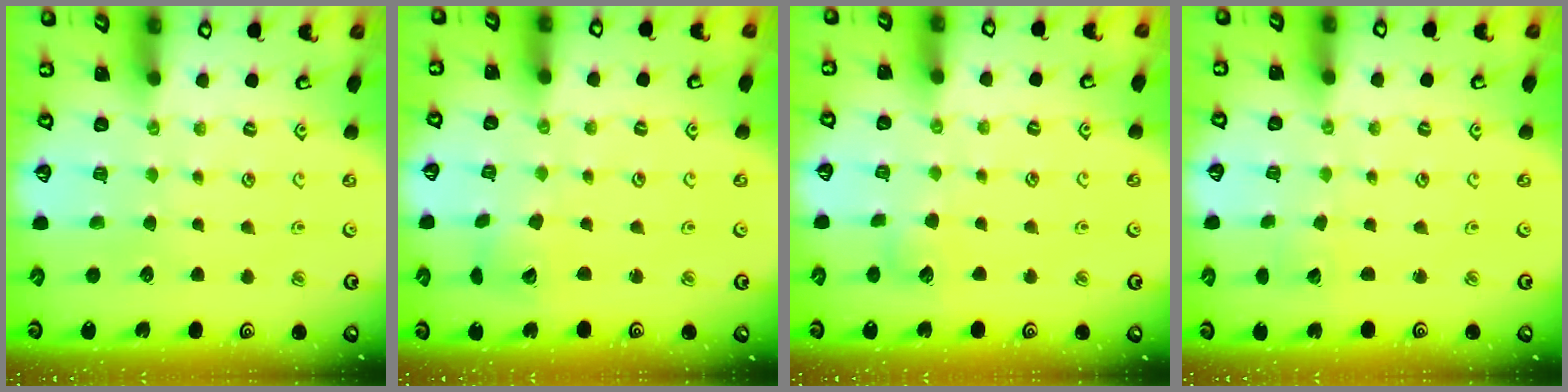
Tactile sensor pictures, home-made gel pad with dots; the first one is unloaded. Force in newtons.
{"total": 3.7, "press": 3.7, "slide": 0.5}
{"total": 4.2, "press": 4.1, "slide": 0.6}
{"total": 1.9, "press": 1.9, "slide": 0.3}